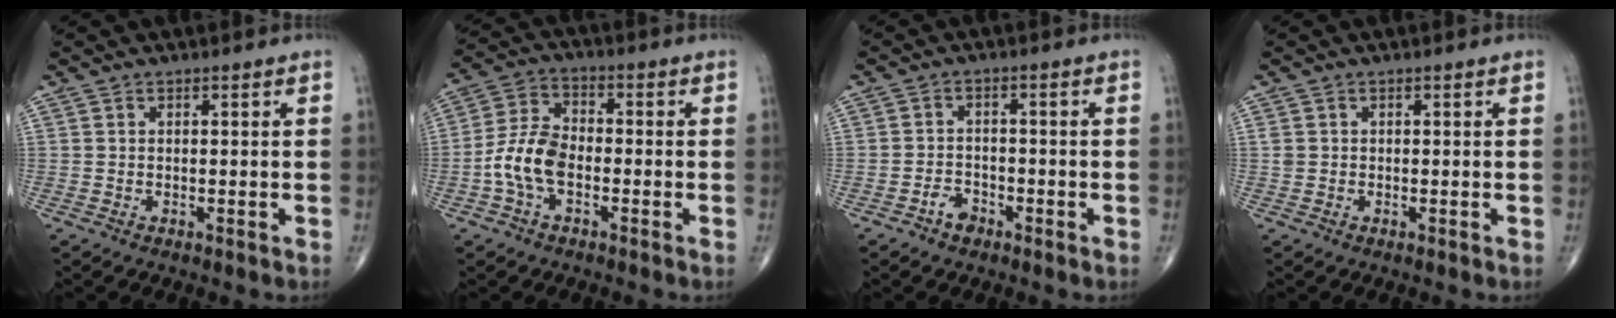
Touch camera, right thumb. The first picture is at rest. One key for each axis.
{"total": 8.9, "fx": -2.6, "fy": 5.1, "fz": 6.8, "tx": -0.139, "ty": 0.028, "tz": -0.057}
{"total": 3.0, "fx": -1.9, "fy": 1.9, "fz": 1.2, "tx": -0.013, "ty": 0.016, "tz": -0.034}
{"total": 1.0, "fx": 0.1, "fy": 0.9, "fz": 0.4, "tx": -0.006, "ty": 0.003, "tz": 0.005}